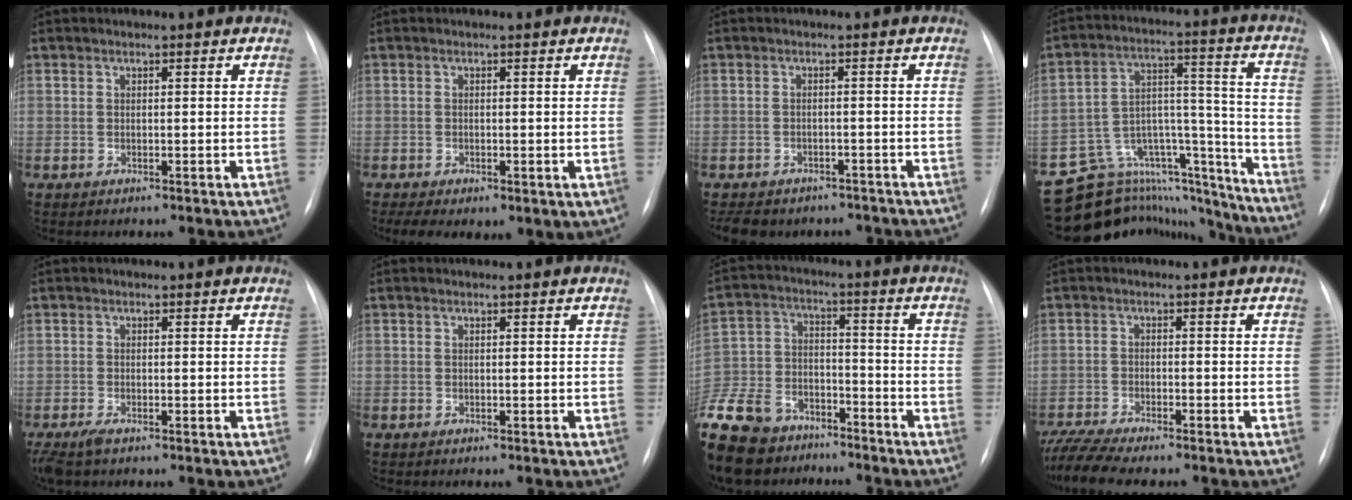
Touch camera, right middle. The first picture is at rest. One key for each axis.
{"total": 7.4, "fx": -2.9, "fy": 4.2, "fz": 5.4, "tx": -0.107, "ty": -0.010, "tz": -0.035}
{"total": 11.2, "fx": -9.3, "fy": 5.4, "fz": 2.9, "tx": -0.061, "ty": 0.004, "tz": -0.109}
{"total": 19.5, "fx": -18.3, "fy": 6.3, "fz": 2.2, "tx": -0.023, "ty": 0.090, "tz": -0.268}
{"total": 2.9, "fx": -2.1, "fy": 0.8, "fz": 1.9, "tx": -0.043, "ty": -0.009, "tz": -0.035}
{"total": 0.0}
{"total": 20.7, "fx": -15.5, "fy": 10.9, "fz": 8.4, "tx": -0.249, "ty": -0.016, "tz": -0.264}
{"total": 8.3, "fx": -7.4, "fy": 0.3, "fz": 3.7, "tx": -0.069, "ty": -0.014, "tz": -0.122}